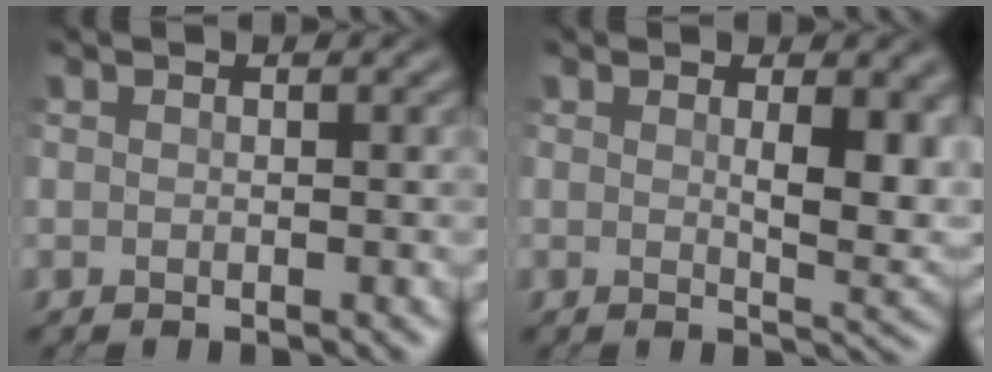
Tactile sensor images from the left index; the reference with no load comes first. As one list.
[{"total": 5.4, "force": [1.0, 1.7, 5.0], "torque": [-0.065, -0.010, 0.026]}]